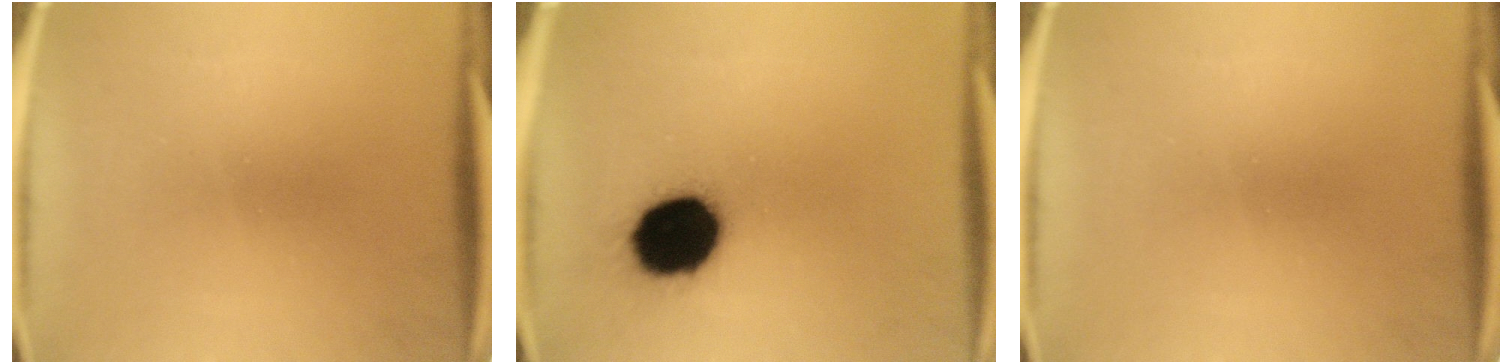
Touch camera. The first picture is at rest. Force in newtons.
{"total": 17.4}
{"total": 0.0}